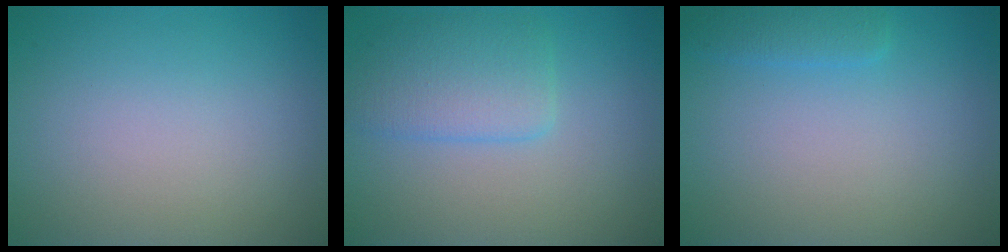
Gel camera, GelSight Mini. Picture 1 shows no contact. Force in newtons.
{"total": 3.5, "press": 3.5, "slide": 0.1}
{"total": 1.4, "press": 1.4, "slide": 0.1}